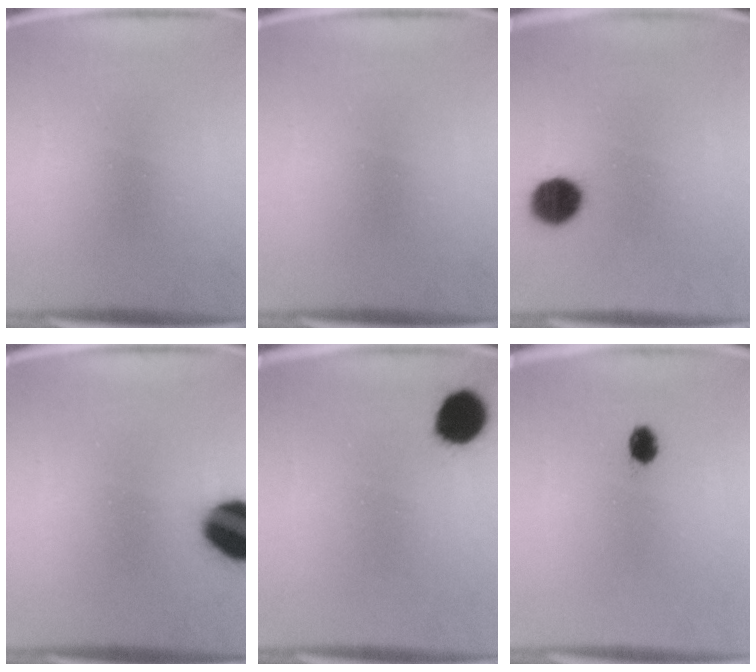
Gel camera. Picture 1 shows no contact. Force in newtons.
{"total": 0.0}
{"total": 8.7}
{"total": 14.9}
{"total": 8.4}
{"total": 2.9}